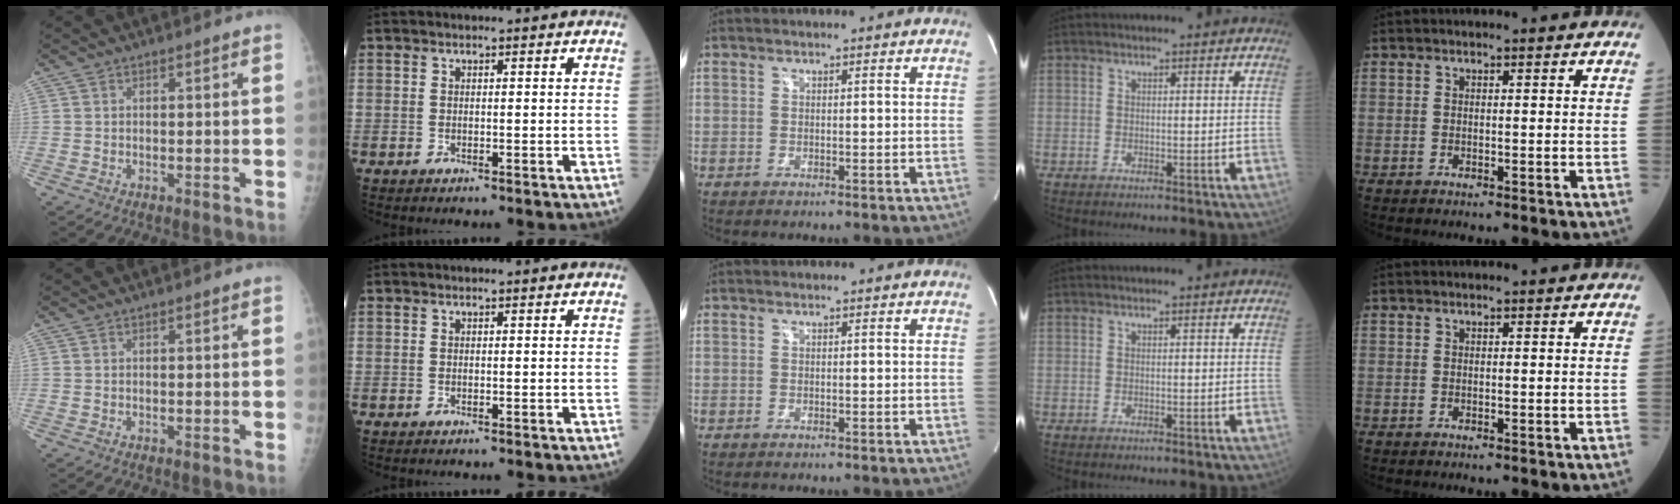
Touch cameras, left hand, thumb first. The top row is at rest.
{}